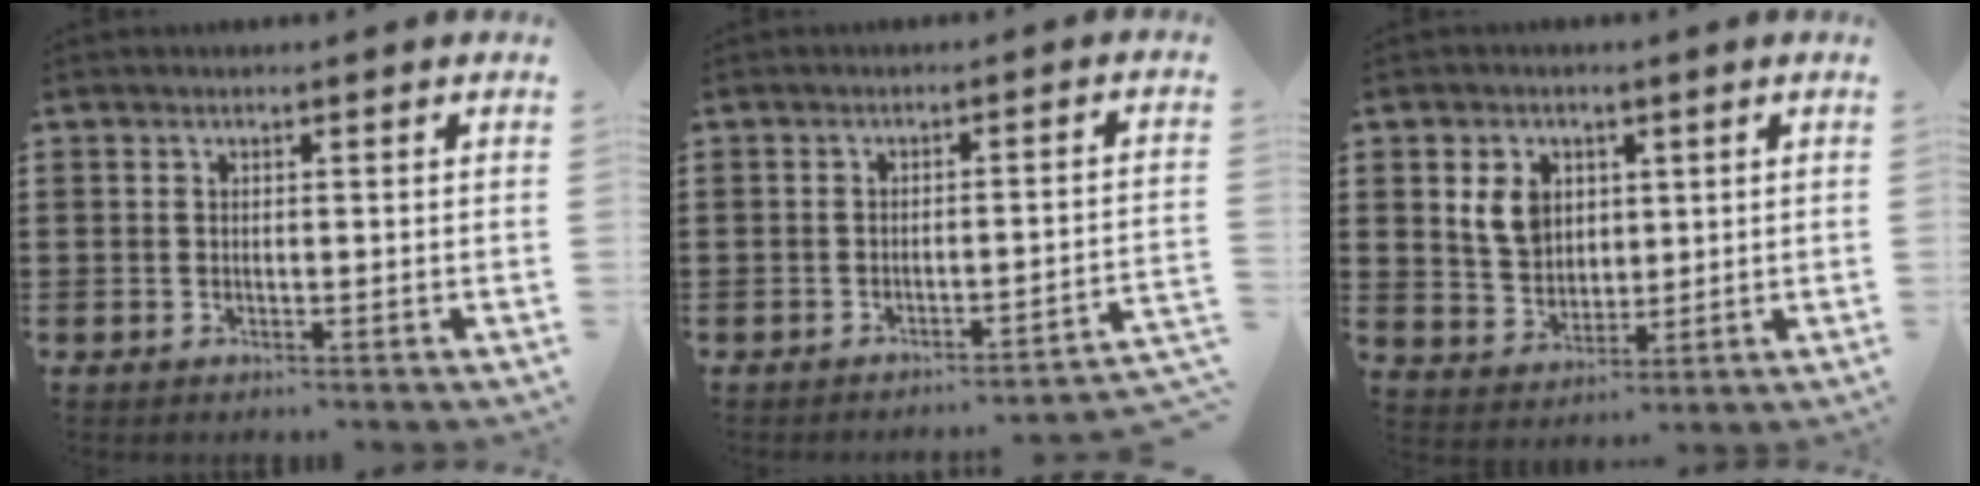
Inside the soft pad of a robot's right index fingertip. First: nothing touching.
{"total": 2.6, "force": [-2.3, -0.6, 1.1], "torque": [-0.021, -0.007, -0.050]}
{"total": 6.1, "force": [2.1, 4.8, 3.1], "torque": [-0.071, 0.012, 0.037]}